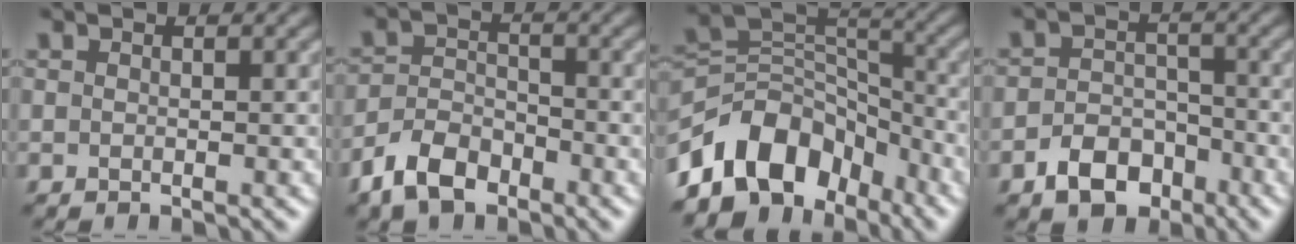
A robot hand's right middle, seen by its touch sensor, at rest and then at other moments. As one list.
[{"total": 4.5, "force": [-3.1, 2.5, 2.1], "torque": [-0.040, 0.000, -0.068]}, {"total": 9.4, "force": [-5.8, 5.9, 4.4], "torque": [-0.062, 0.012, -0.116]}, {"total": 4.3, "force": [-2.6, 2.9, 2.0], "torque": [-0.031, -0.001, -0.047]}]